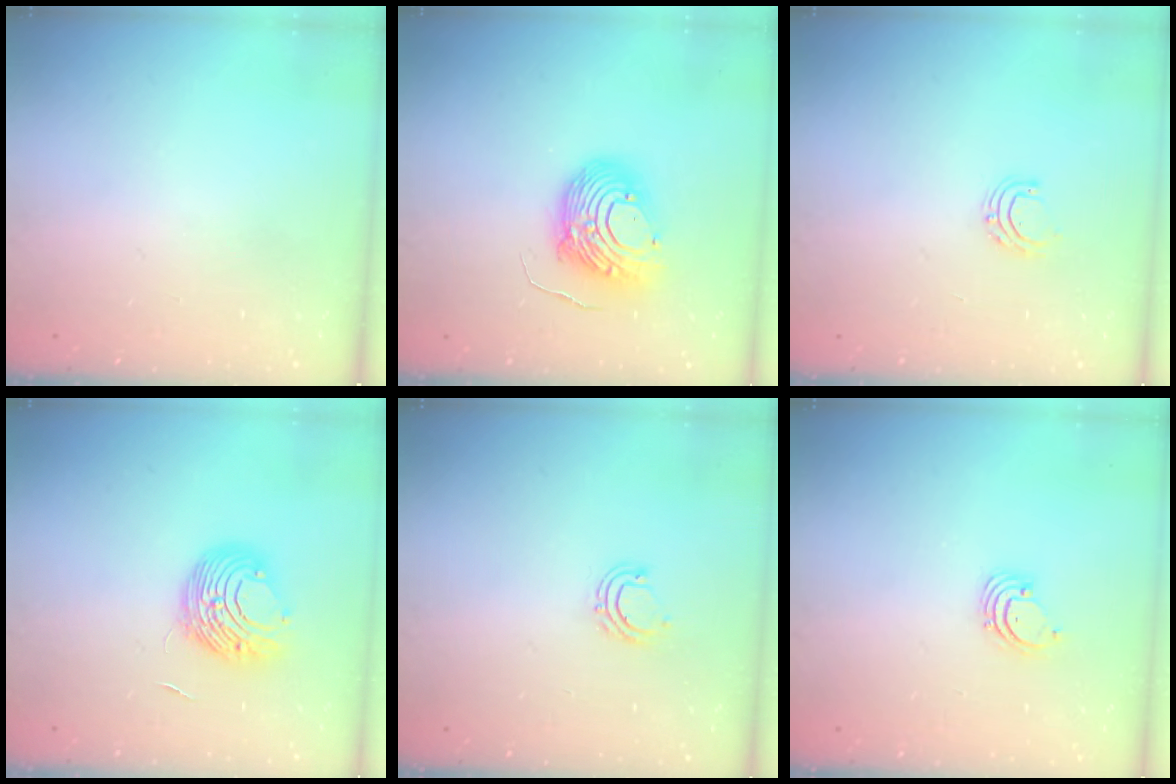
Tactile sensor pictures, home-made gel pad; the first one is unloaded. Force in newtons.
{"total": 12.2, "press": 12.1, "slide": 0.9}
{"total": 5.4, "press": 5.4, "slide": 0.5}
{"total": 9.4, "press": 9.3, "slide": 1.0}
{"total": 5.8, "press": 5.7, "slide": 1.1}
{"total": 1.5, "press": 1.5, "slide": 0.1}